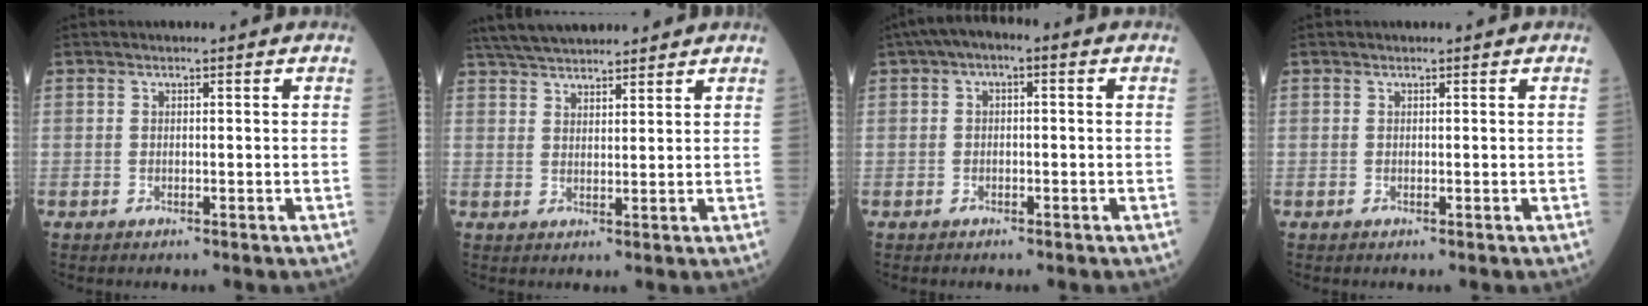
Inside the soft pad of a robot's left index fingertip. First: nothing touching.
{"total": 10.9, "force": [9.8, 2.3, 4.2], "torque": [-0.073, 0.038, 0.160]}
{"total": 3.8, "force": [0.8, 1.6, 3.3], "torque": [-0.055, 0.021, 0.007]}
{"total": 0.0}